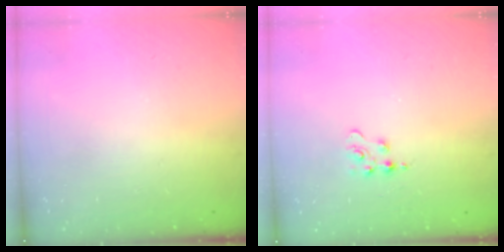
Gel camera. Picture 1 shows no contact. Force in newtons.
{"total": 3.6, "press": 3.6, "slide": 0.4}